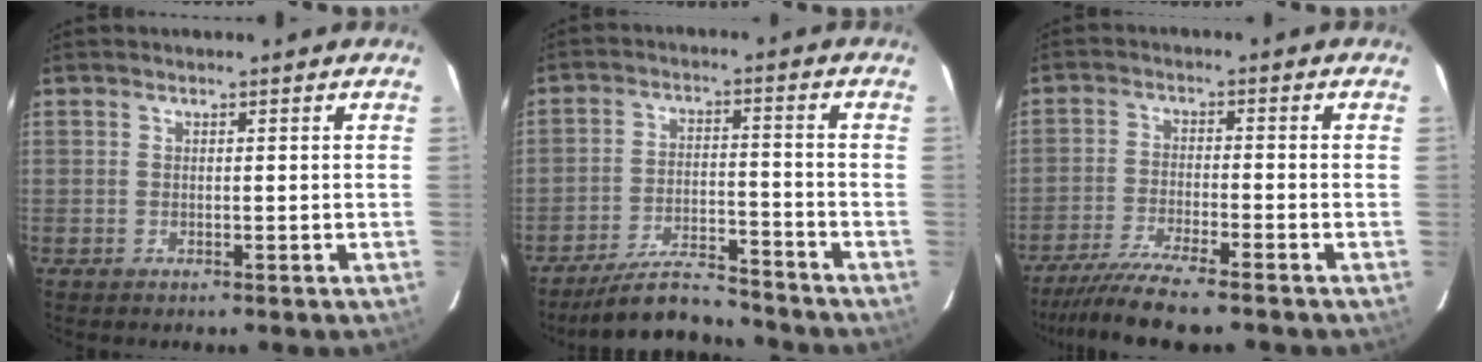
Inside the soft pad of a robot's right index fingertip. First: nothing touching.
{"total": 8.8, "force": [-8.3, 1.7, 2.5], "torque": [-0.042, 0.000, -0.145]}
{"total": 9.1, "force": [-7.8, -0.4, 4.7], "torque": [-0.073, -0.028, -0.130]}